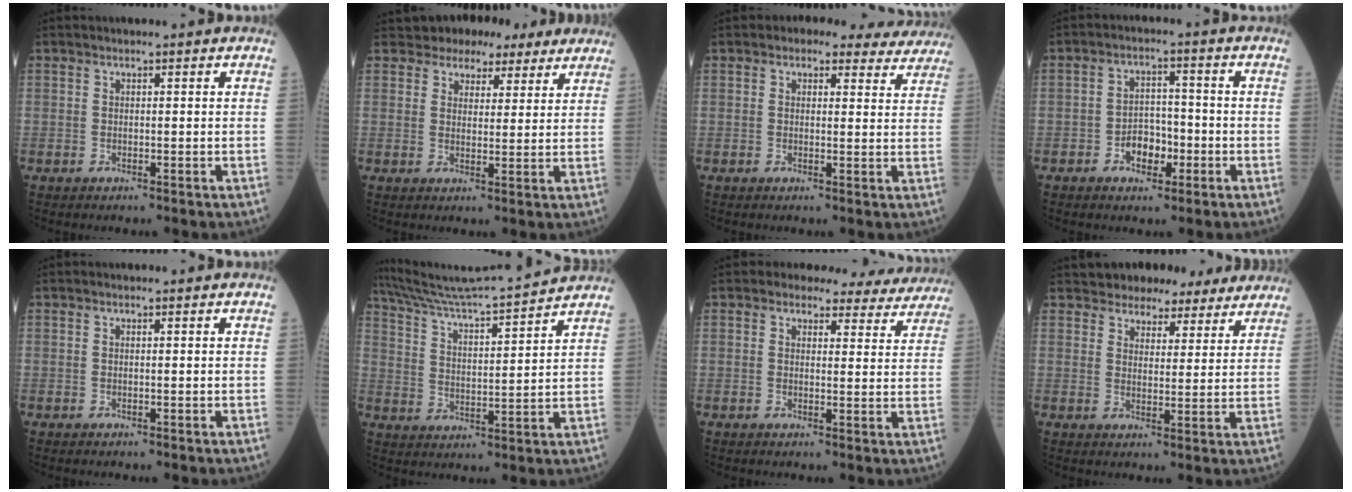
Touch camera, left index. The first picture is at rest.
{"total": 8.2, "force": [7.1, 4.0, 1.3], "torque": [-0.008, 0.020, 0.083]}
{"total": 8.7, "force": [7.9, 3.5, 1.3], "torque": [0.017, 0.010, 0.066]}
{"total": 4.5, "force": [-1.9, 2.9, 2.8], "torque": [-0.046, 0.009, -0.033]}
{"total": 0.0}
{"total": 14.5, "force": [13.9, -1.7, 3.9], "torque": [-0.088, -0.009, 0.224]}
{"total": 10.3, "force": [9.6, 3.6, 1.0], "torque": [0.022, -0.007, 0.081]}
{"total": 12.9, "force": [11.6, 4.8, 2.9], "torque": [-0.024, 0.017, 0.141]}